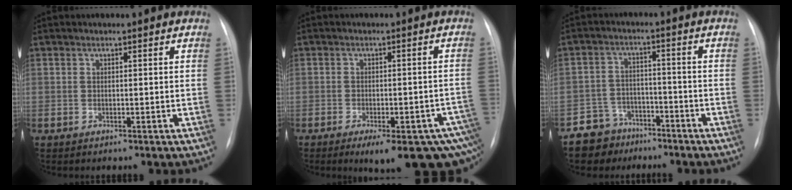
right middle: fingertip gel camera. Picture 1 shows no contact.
{"total": 14.9, "force": [-9.3, 5.0, 10.4], "torque": [-0.073, 0.014, -0.111]}
{"total": 6.3, "force": [-4.5, 4.4, -0.3], "torque": [0.014, 0.009, -0.077]}